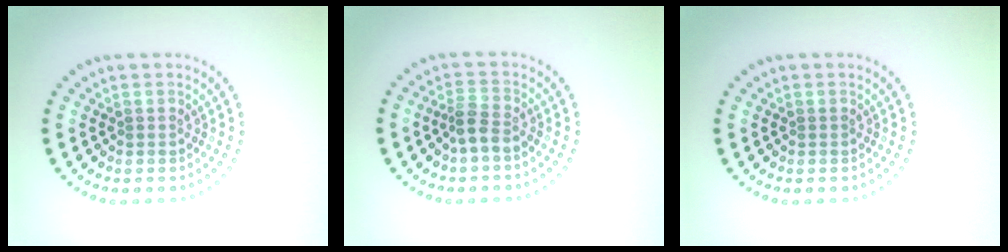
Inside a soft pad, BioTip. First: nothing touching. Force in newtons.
{"total": 2.1, "press": 1.7, "slide": 1.2}
{"total": 0.0}